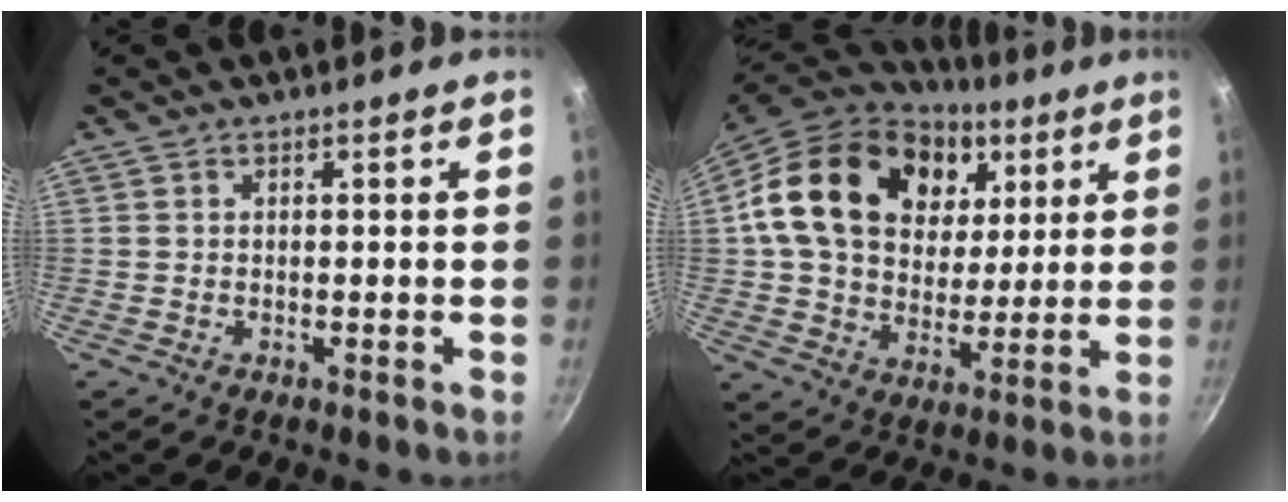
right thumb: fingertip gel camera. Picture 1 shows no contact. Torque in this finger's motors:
{"motor_torque": [1.58, 3.39, 0.76, -0.56, 0.18]}